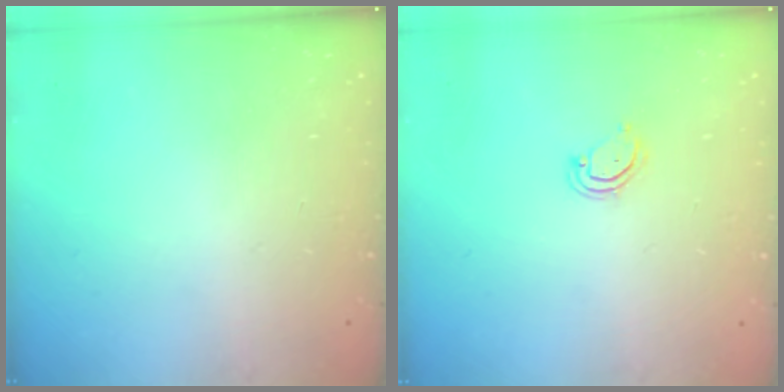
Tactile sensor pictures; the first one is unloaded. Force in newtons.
{"total": 3.7, "press": 3.7, "slide": 0.3}